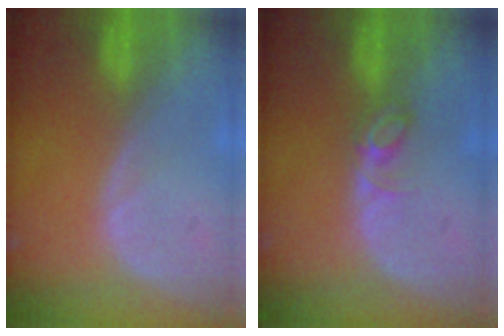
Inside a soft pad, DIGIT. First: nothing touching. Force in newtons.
{"total": 2.5, "press": 2.5, "slide": 0.4}